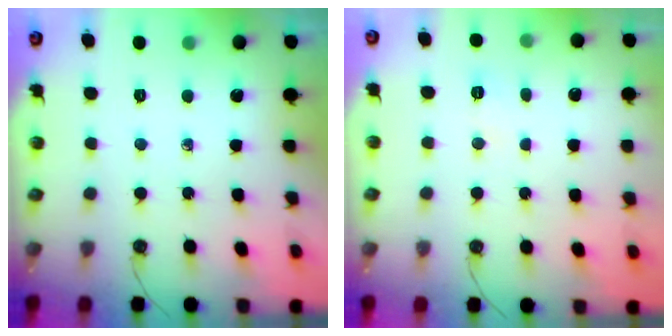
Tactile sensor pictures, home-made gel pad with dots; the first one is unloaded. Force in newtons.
{"total": 3.0, "press": 2.9, "slide": 0.7}